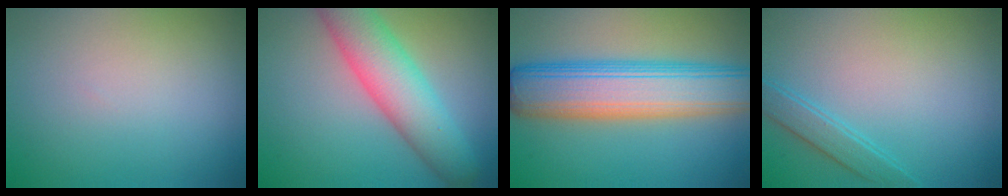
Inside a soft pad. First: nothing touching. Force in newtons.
{"total": 7.3, "press": 7.3, "slide": 0.3}
{"total": 9.7, "press": 9.7, "slide": 0.4}
{"total": 1.9, "press": 1.9, "slide": 0.1}